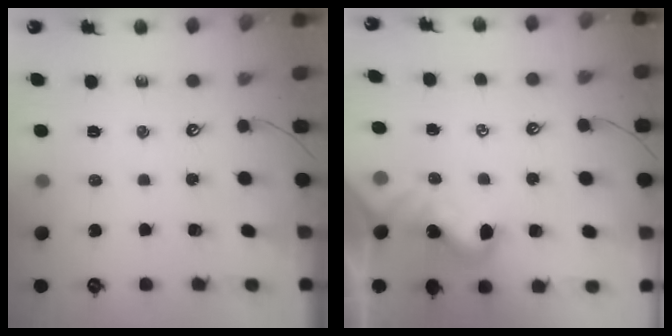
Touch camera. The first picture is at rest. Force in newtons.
{"total": 1.8, "press": 1.8, "slide": 0.1}